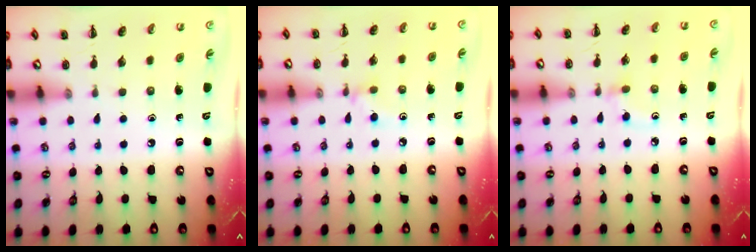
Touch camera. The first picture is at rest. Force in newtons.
{"total": 3.2, "press": 2.9, "slide": 1.2}
{"total": 2.9, "press": 2.6, "slide": 1.2}